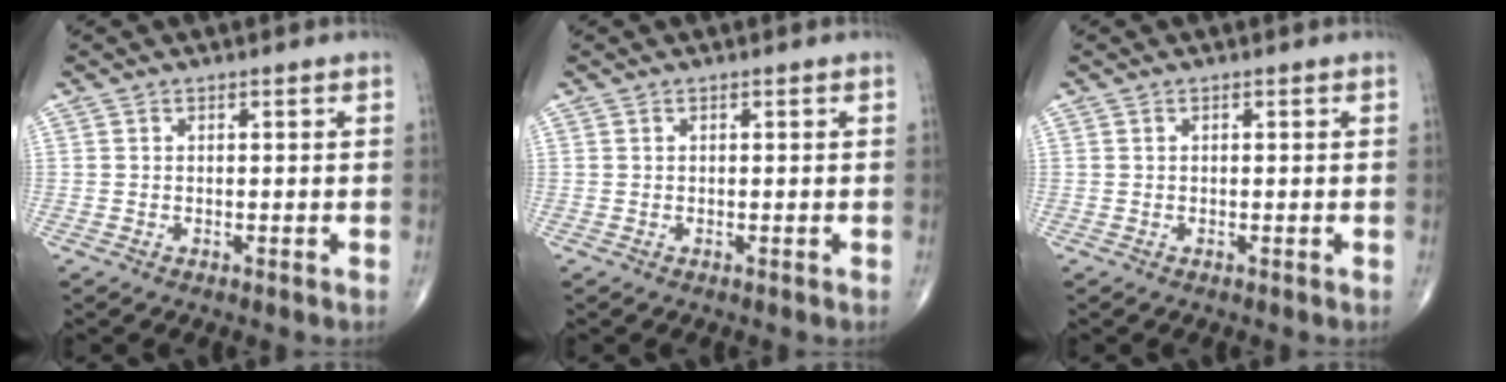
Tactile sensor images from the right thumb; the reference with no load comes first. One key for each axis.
{"total": 0.0}
{"total": 0.0}